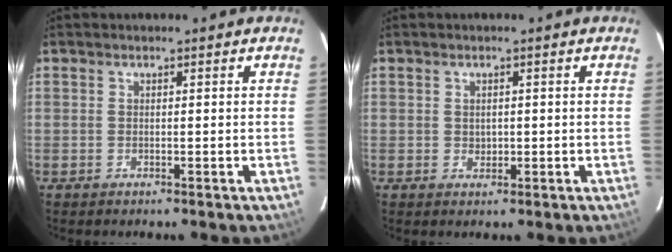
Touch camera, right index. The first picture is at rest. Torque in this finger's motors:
{"motor_torque": [-0.12, 0.07, -0.02, -0.01]}